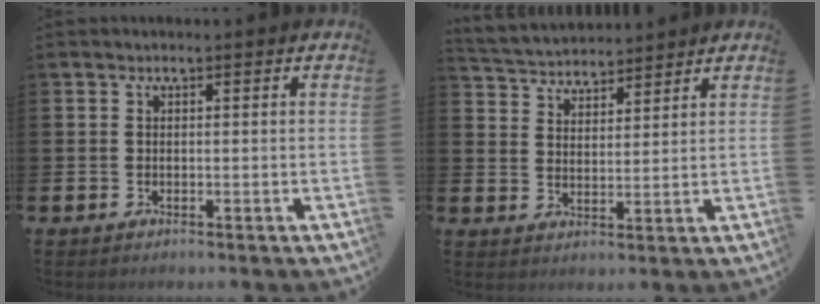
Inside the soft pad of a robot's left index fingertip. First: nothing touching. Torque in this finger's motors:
{"motor_torque": [0.17, -0.18, 0.15, 0.05]}